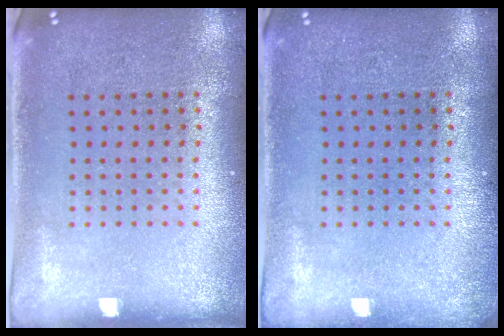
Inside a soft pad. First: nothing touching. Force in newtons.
{"total": 0.7, "press": 0.7, "slide": 0.1}